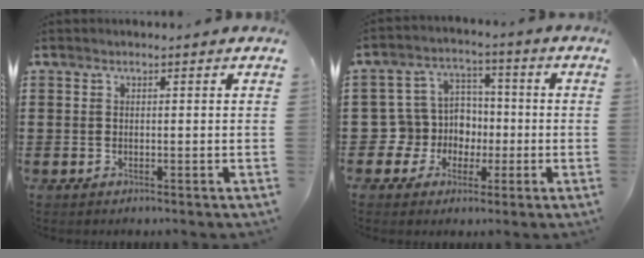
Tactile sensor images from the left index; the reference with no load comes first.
{"total": 7.9, "force": [-0.6, 7.7, 1.7], "torque": [-0.088, -0.003, -0.011]}